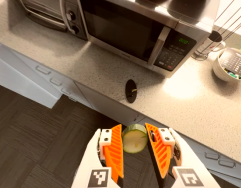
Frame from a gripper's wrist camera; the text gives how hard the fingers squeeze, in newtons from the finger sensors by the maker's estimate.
{"total": 9.6, "left": 9.9, "right": 9.4}